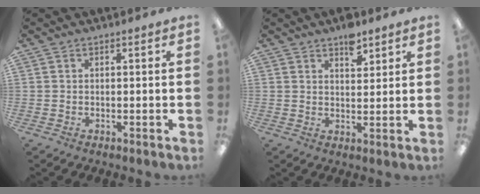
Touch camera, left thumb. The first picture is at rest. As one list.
[{"total": 5.6, "force": [4.1, 2.6, 2.8], "torque": [-0.024, -0.025, 0.066]}]